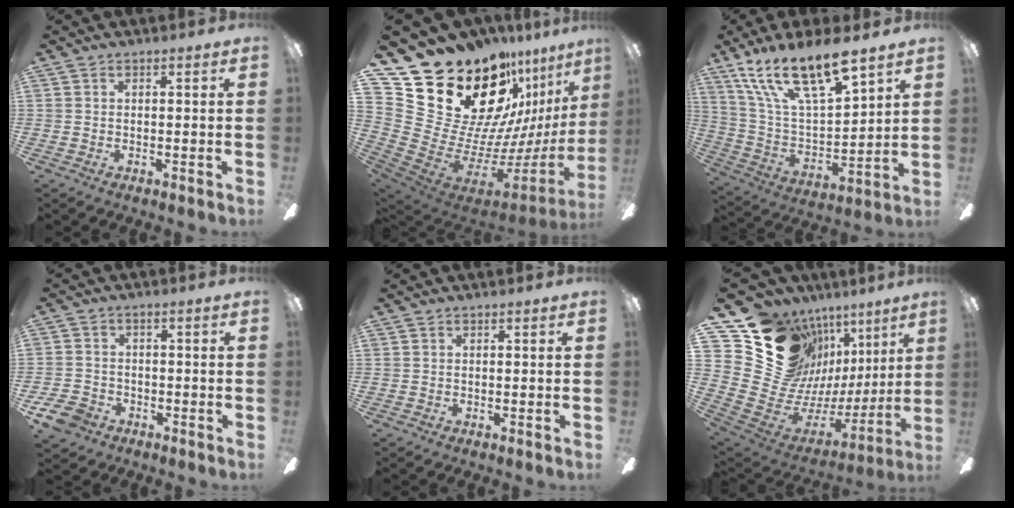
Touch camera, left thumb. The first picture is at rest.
{"total": 32.1, "force": [19.2, 17.9, 18.4], "torque": [-0.298, -0.177, 0.413]}
{"total": 19.3, "force": [13.9, 5.9, 12.1], "torque": [-0.257, -0.092, 0.240]}
{"total": 6.5, "force": [-3.9, 4.6, 2.3], "torque": [-0.063, 0.022, -0.076]}
{"total": 0.0}
{"total": 21.7, "force": [10.9, 16.2, 9.4], "torque": [-0.174, -0.071, 0.236]}